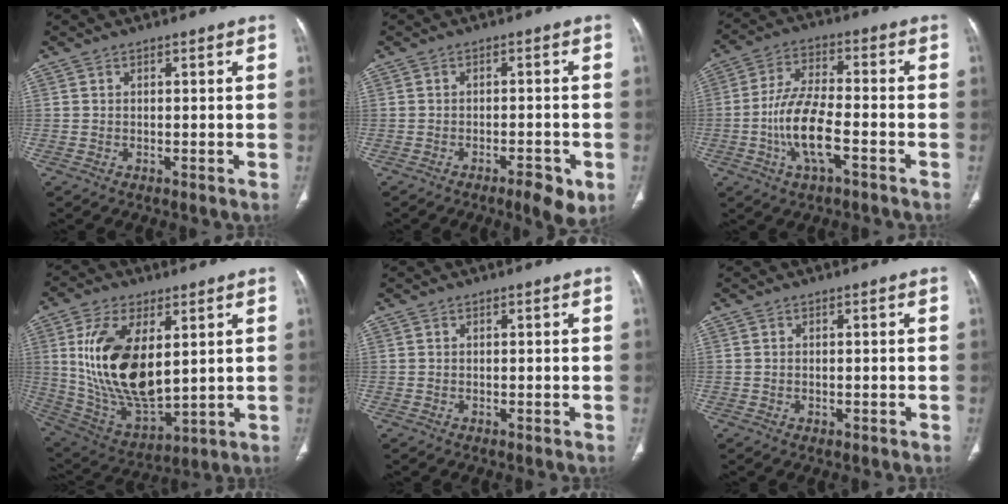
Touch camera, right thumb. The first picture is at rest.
{"total": 5.3, "force": [-2.6, 1.6, 4.3], "torque": [-0.060, 0.006, -0.034]}
{"total": 11.2, "force": [-3.8, 4.3, 9.6], "torque": [-0.193, 0.023, -0.071]}
{"total": 19.8, "force": [4.4, 10.2, 16.4], "torque": [-0.301, -0.027, 0.097]}
{"total": 0.0}
{"total": 0.5, "force": [-0.1, 0.4, 0.4], "torque": [-0.011, -0.001, 0.001]}